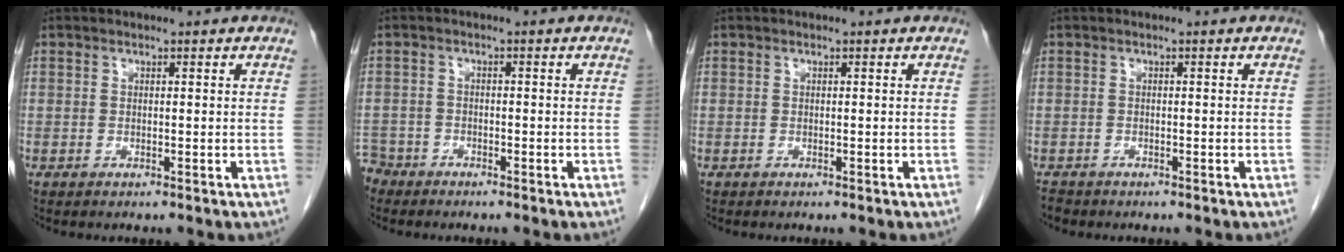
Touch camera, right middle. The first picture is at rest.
{"total": 3.5, "force": [-3.2, 1.5, -0.4], "torque": [0.004, 0.000, -0.065]}
{"total": 0.0}
{"total": 1.5, "force": [-1.3, 0.7, 0.1], "torque": [-0.010, -0.003, -0.023]}